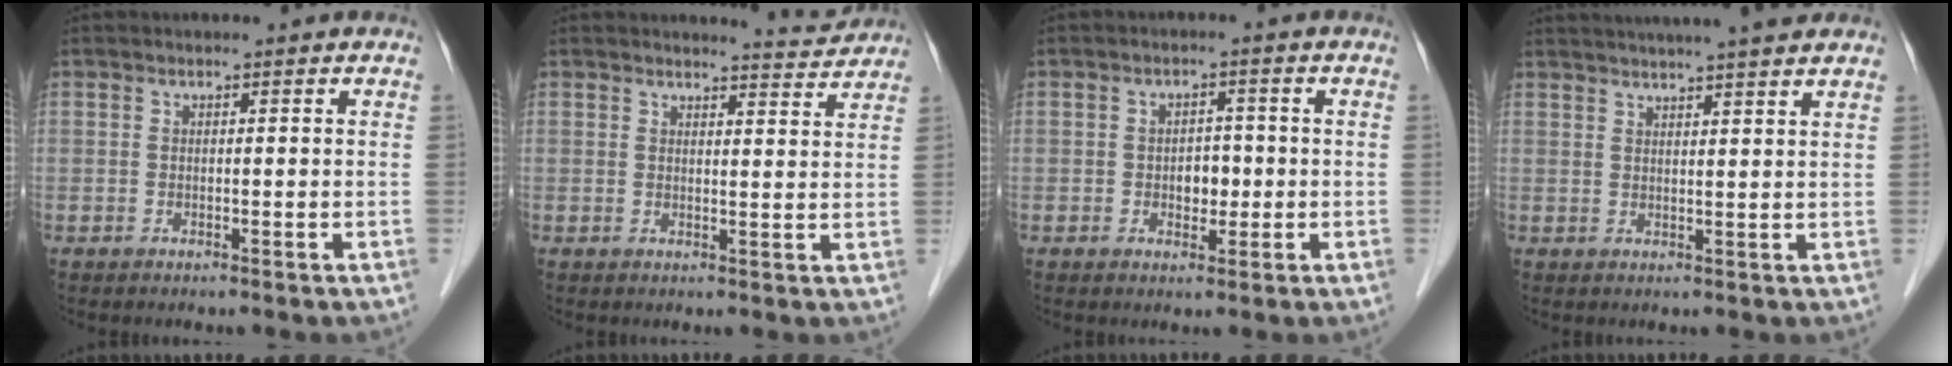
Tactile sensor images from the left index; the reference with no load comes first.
{"total": 3.8, "force": [3.7, -0.2, -0.4], "torque": [-0.007, -0.016, 0.041]}
{"total": 3.0, "force": [-0.4, 2.0, 2.2], "torque": [-0.029, 0.006, -0.003]}
{"total": 13.0, "force": [11.5, 0.3, 6.1], "torque": [-0.099, 0.028, 0.148]}